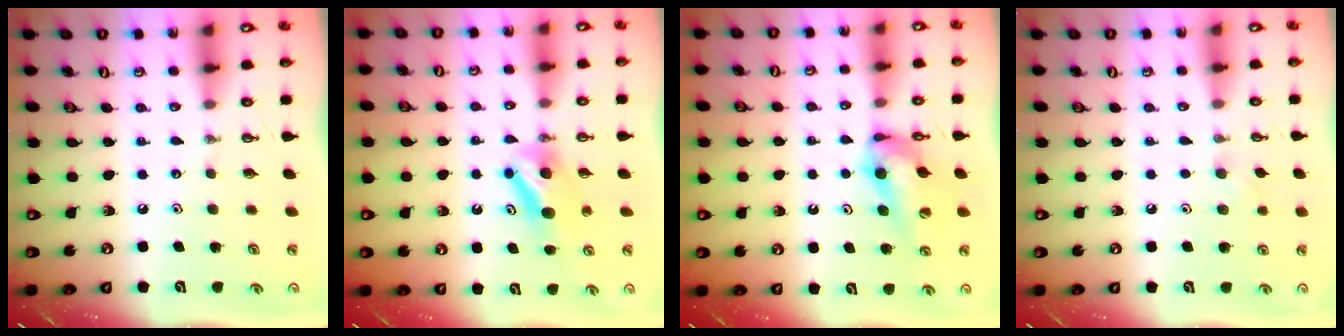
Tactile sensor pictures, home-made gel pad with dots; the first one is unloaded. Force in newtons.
{"total": 8.1, "press": 7.9, "slide": 1.6}
{"total": 10.3, "press": 10.2, "slide": 1.0}
{"total": 5.8, "press": 5.7, "slide": 1.2}